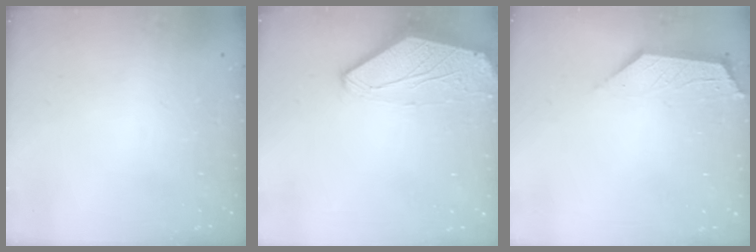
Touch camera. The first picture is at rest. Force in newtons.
{"total": 0.0}
{"total": 2.7, "press": 2.7, "slide": 0.5}